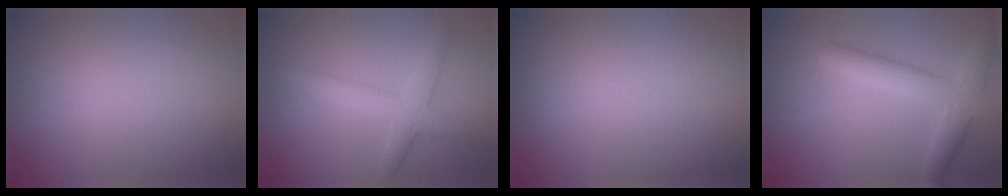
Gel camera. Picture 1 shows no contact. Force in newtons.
{"total": 3.3, "press": 3.3, "slide": 0.1}
{"total": 0.0}
{"total": 4.5, "press": 4.4, "slide": 0.2}